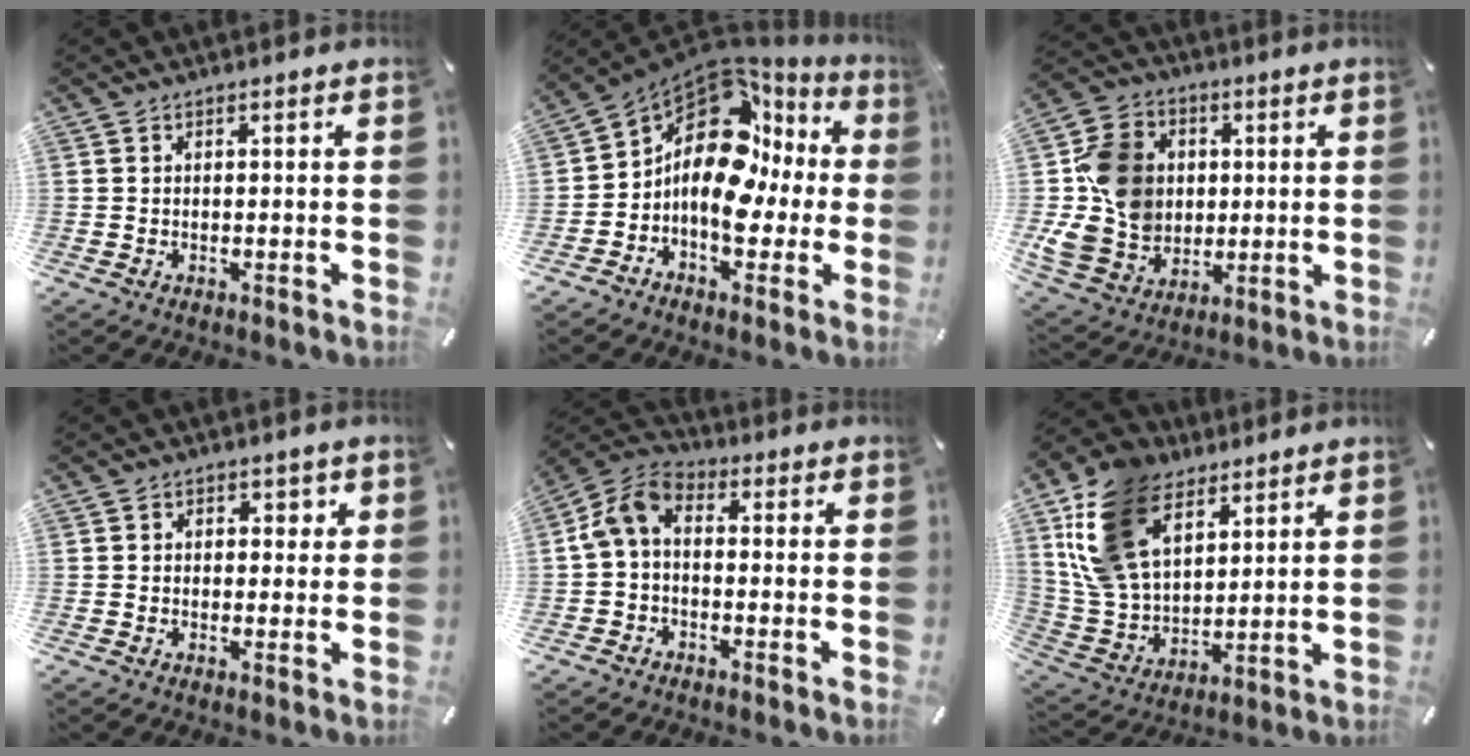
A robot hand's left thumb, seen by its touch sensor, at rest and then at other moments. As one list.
[{"total": 16.5, "force": [1.5, 11.2, 12.1], "torque": [-0.209, -0.026, 0.019]}, {"total": 14.7, "force": [1.0, 13.1, 6.8], "torque": [-0.141, 0.006, 0.026]}, {"total": 2.0, "force": [0.3, 1.9, 0.6], "torque": [0.009, -0.004, -0.003]}, {"total": 7.4, "force": [-0.9, 5.1, 5.4], "torque": [-0.130, -0.001, -0.022]}, {"total": 17.6, "force": [9.4, 11.4, 9.6], "torque": [-0.246, -0.034, 0.177]}]